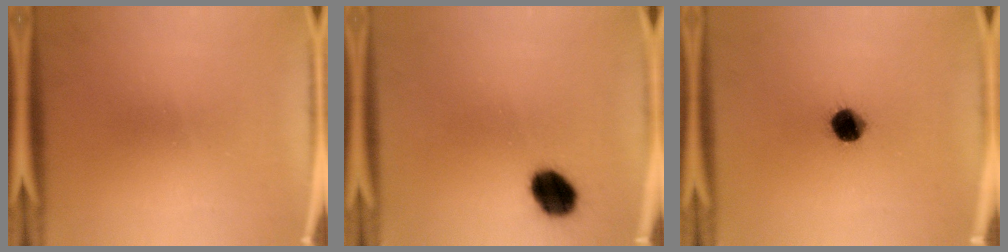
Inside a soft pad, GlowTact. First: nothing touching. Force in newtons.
{"total": 8.6}
{"total": 7.3}